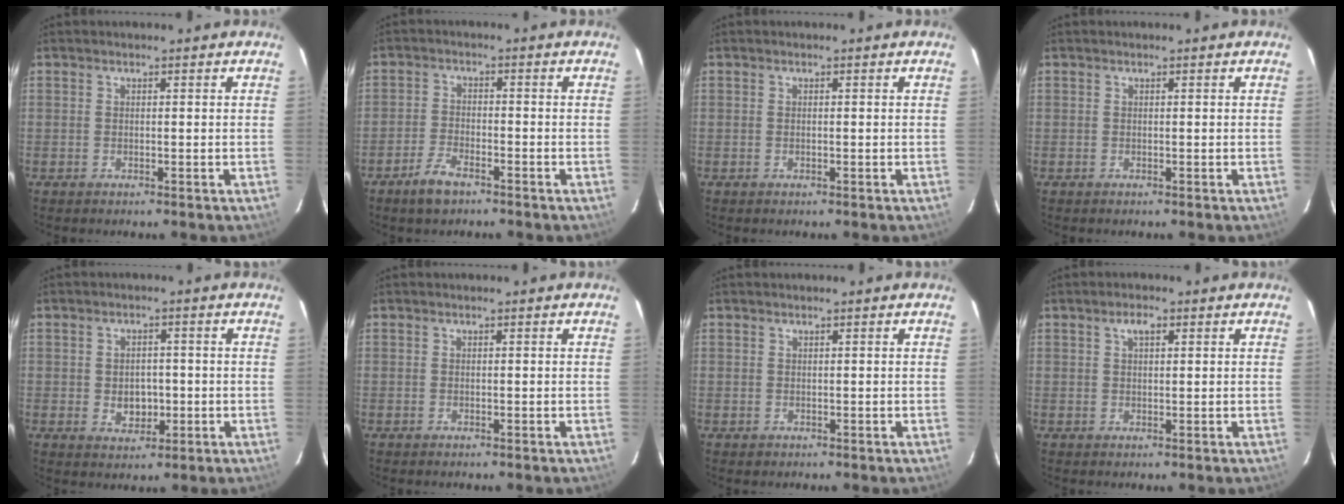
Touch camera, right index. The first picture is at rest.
{"total": 5.1, "force": [-3.7, 2.0, 2.9], "torque": [-0.074, -0.001, -0.070]}
{"total": 0.0}
{"total": 0.0}
{"total": 4.5, "force": [-0.7, 3.6, 2.6], "torque": [-0.046, 0.002, -0.003]}
{"total": 0.0}
{"total": 0.7, "force": [0.1, 0.7, 0.0], "torque": [0.004, 0.003, 0.002]}
{"total": 2.3, "force": [1.1, 1.1, 1.8], "torque": [-0.032, 0.008, 0.019]}